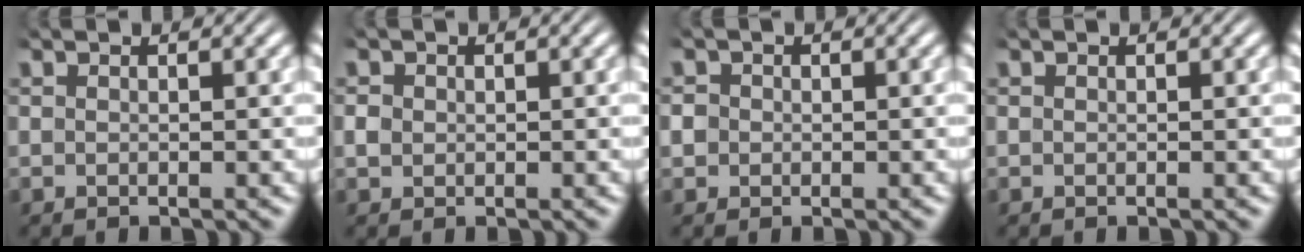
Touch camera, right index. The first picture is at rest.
{"total": 0.7, "force": [-0.1, 0.6, 0.3], "torque": [-0.013, -0.008, 0.005]}
{"total": 2.1, "force": [-0.1, 2.0, 0.6], "torque": [-0.024, -0.007, -0.003]}
{"total": 0.0}